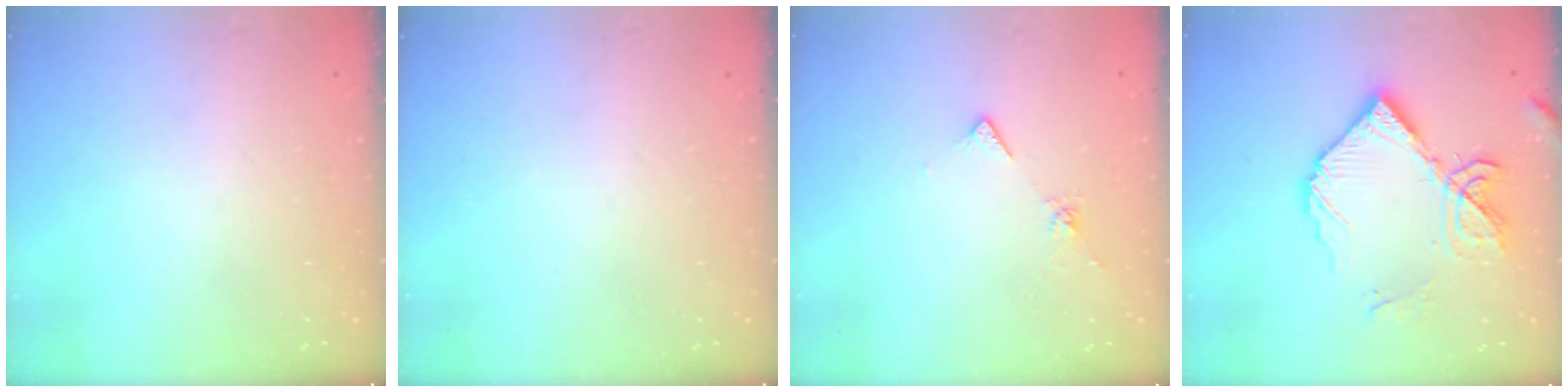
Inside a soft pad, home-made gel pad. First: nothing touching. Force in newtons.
{"total": 0.0}
{"total": 6.1, "press": 6.0, "slide": 1.0}
{"total": 14.9, "press": 14.8, "slide": 1.3}